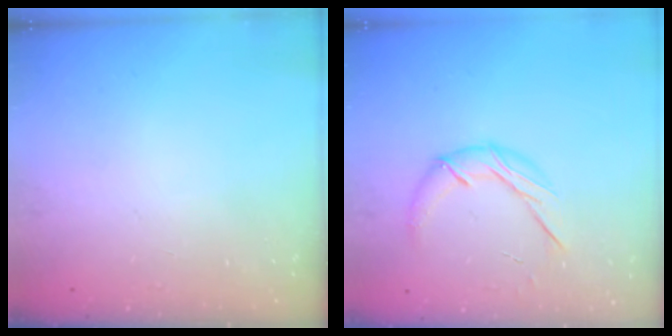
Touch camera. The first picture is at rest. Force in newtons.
{"total": 9.1, "press": 9.1, "slide": 0.6}